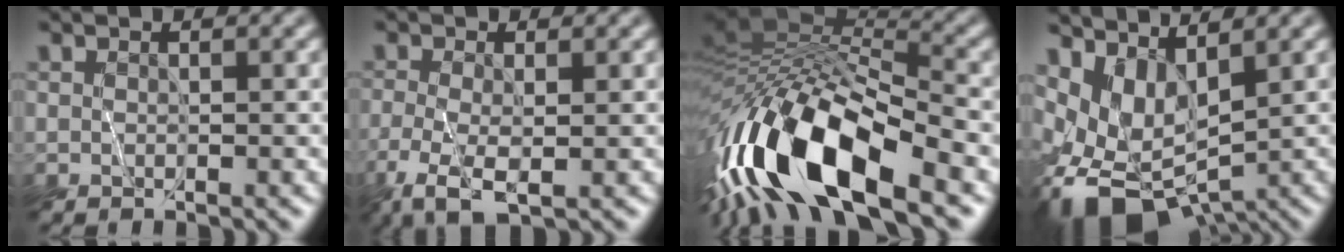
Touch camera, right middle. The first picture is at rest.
{"total": 4.0, "force": [-2.1, 1.5, 3.1], "torque": [-0.080, -0.008, -0.042]}
{"total": 14.8, "force": [-6.6, 5.3, 12.2], "torque": [-0.230, 0.019, -0.124]}
{"total": 6.5, "force": [-1.2, 4.0, 4.9], "torque": [-0.092, -0.009, -0.018]}